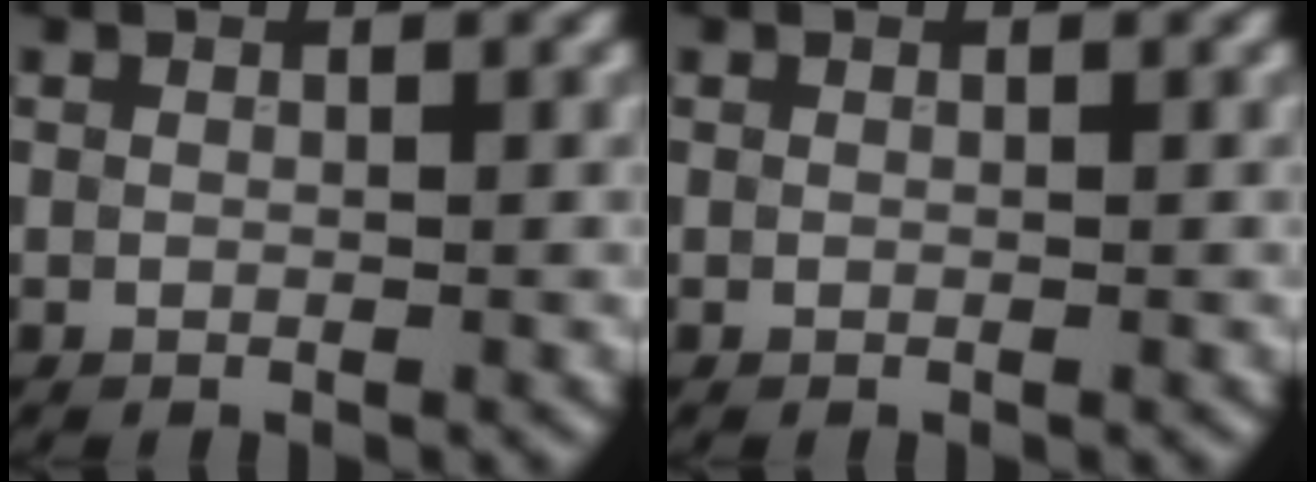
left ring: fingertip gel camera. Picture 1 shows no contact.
{"total": 0.0}